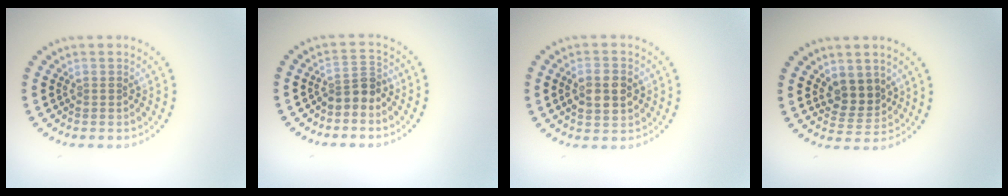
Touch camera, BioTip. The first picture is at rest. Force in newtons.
{"total": 2.3, "press": 1.9, "slide": 1.4}
{"total": 3.8, "press": 3.8, "slide": 0.1}
{"total": 2.9, "press": 2.5, "slide": 1.3}